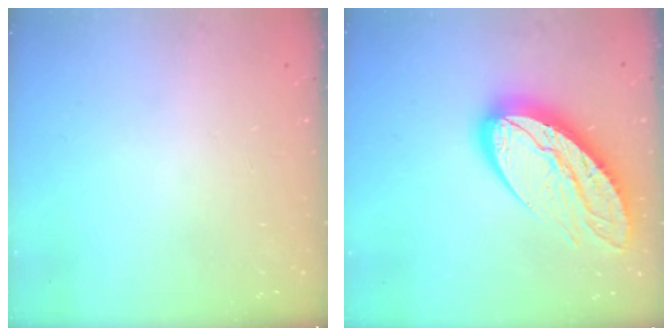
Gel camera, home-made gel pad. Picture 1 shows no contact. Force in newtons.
{"total": 17.2, "press": 17.1, "slide": 1.5}